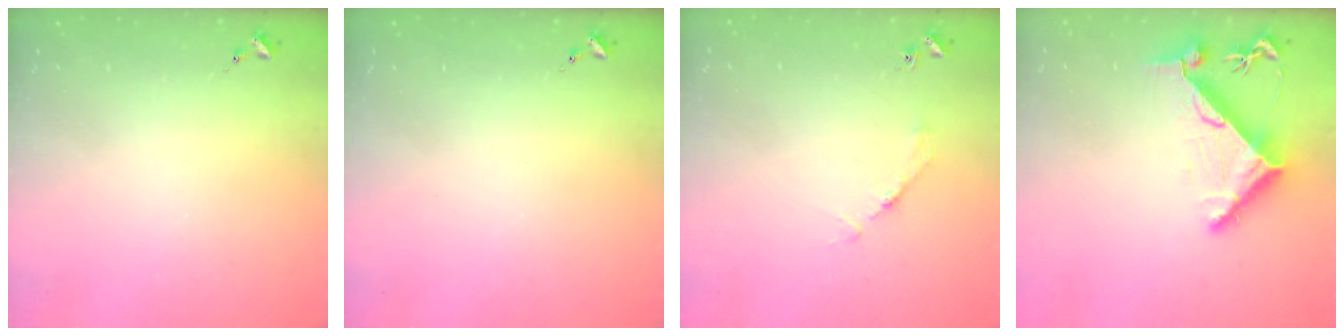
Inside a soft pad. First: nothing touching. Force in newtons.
{"total": 0.0}
{"total": 2.7, "press": 2.7, "slide": 0.4}
{"total": 7.9, "press": 7.8, "slide": 1.0}